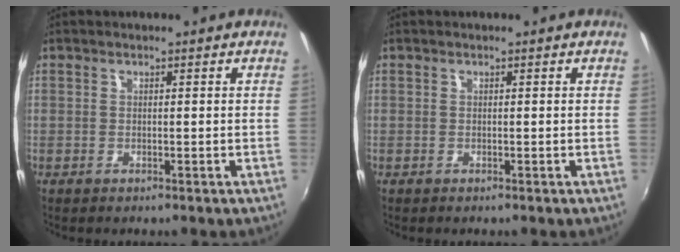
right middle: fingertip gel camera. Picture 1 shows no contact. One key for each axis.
{"total": 0.0}